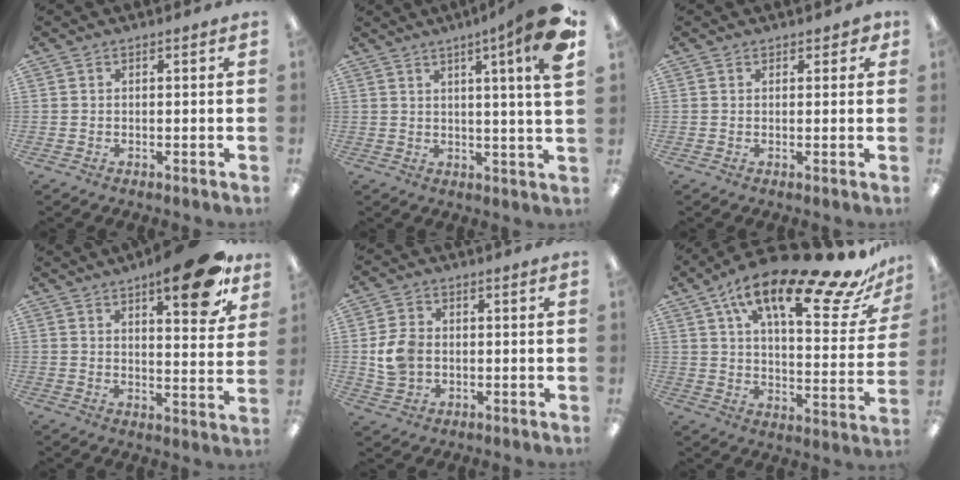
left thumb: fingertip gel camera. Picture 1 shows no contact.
{"total": 11.1, "force": [5.4, 0.2, 9.7], "torque": [-0.135, -0.029, 0.078]}
{"total": 2.0, "force": [1.6, 1.1, 0.7], "torque": [0.000, -0.004, 0.025]}
{"total": 15.8, "force": [10.1, 4.9, 11.1], "torque": [-0.131, -0.061, 0.153]}
{"total": 7.6, "force": [-0.1, 6.0, 4.6], "torque": [-0.098, 0.008, 0.001]}
{"total": 24.7, "force": [16.4, 7.2, 17.0], "torque": [-0.261, -0.097, 0.259]}